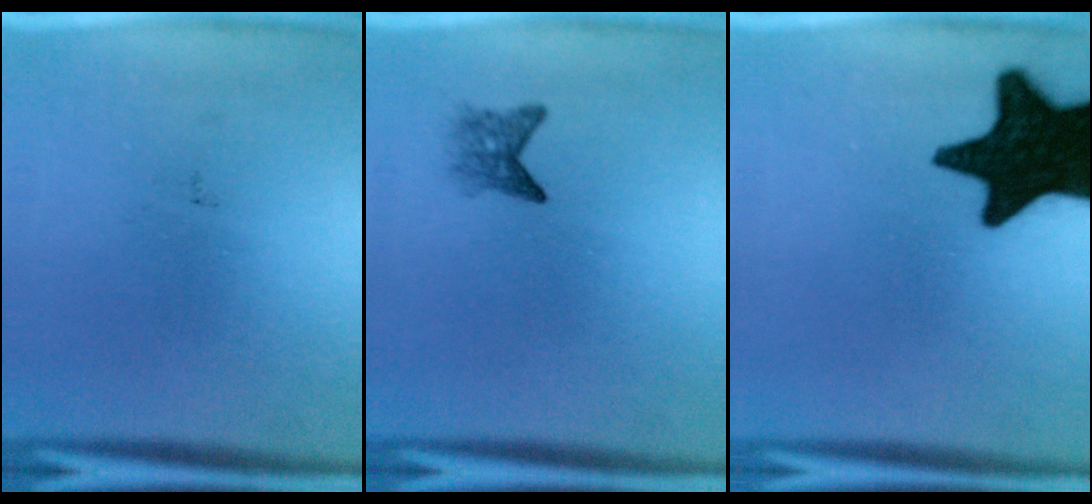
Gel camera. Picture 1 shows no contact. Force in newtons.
{"total": 2.2}
{"total": 19.6}